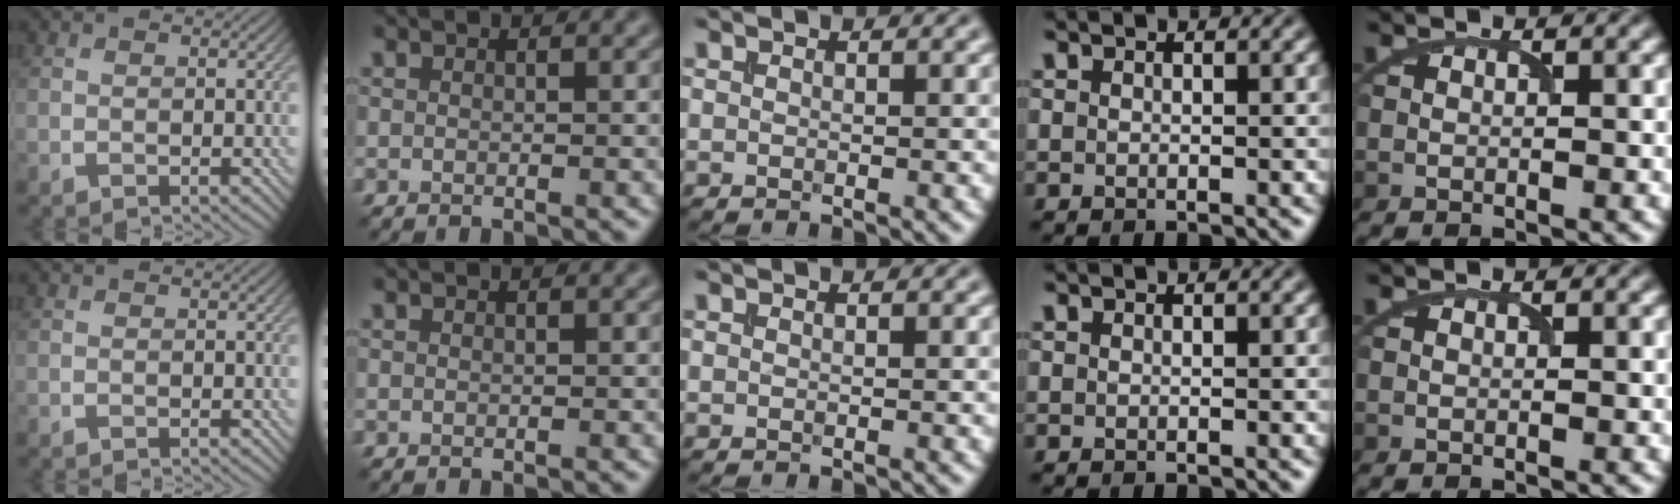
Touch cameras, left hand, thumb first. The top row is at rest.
{}